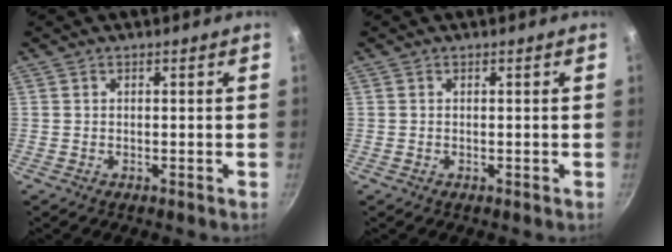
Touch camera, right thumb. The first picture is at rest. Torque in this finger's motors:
{"motor_torque": [0.02, -0.12, -0.13, -0.08, 0.01]}